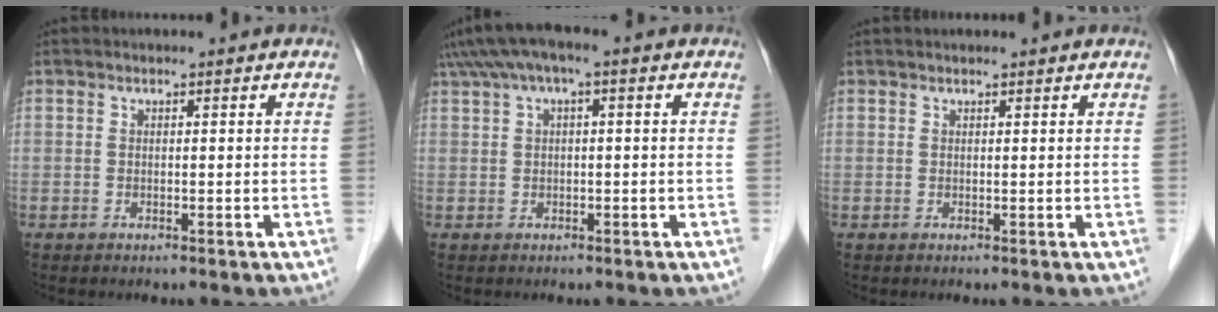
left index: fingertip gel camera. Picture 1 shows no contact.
{"total": 4.8, "force": [2.1, 1.0, 4.2], "torque": [-0.082, 0.034, 0.036]}
{"total": 2.3, "force": [2.1, 0.2, 0.6], "torque": [-0.010, 0.023, 0.028]}